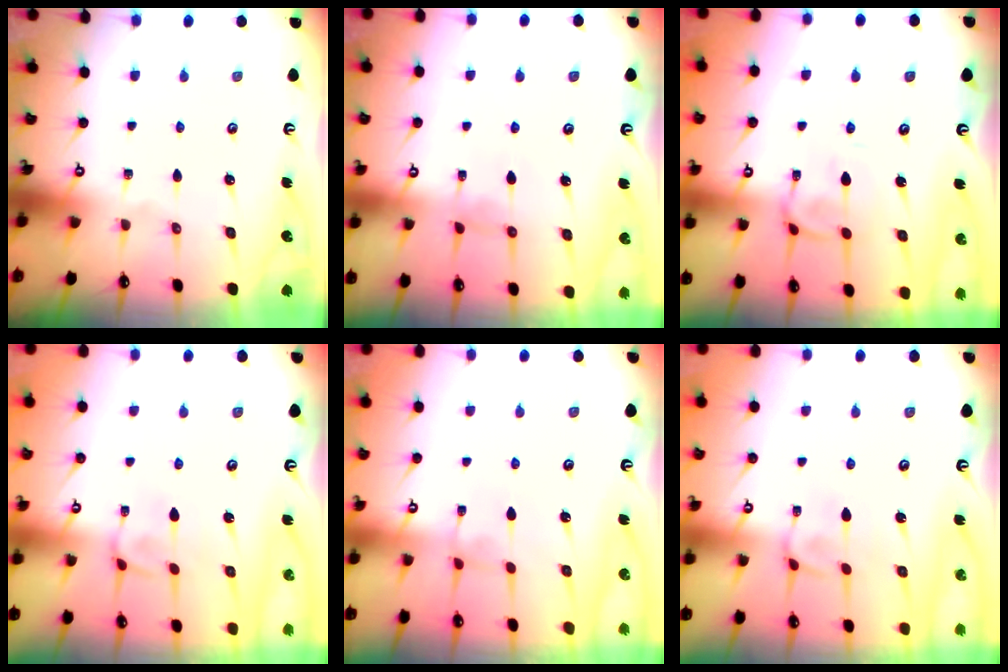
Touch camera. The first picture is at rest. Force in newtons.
{"total": 0.6, "press": 0.4, "slide": 0.5}
{"total": 0.7, "press": 0.1, "slide": 0.7}
{"total": 2.5, "press": 2.4, "slide": 0.7}
{"total": 1.7, "press": 1.7, "slide": 0.3}
{"total": 2.5, "press": 2.4, "slide": 0.7}